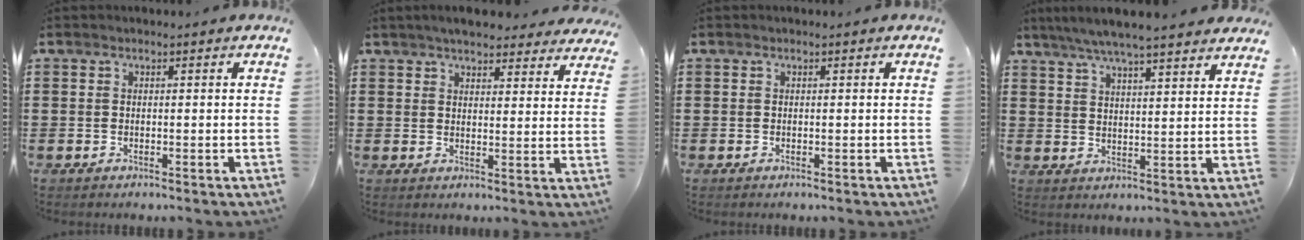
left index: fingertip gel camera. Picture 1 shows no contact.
{"total": 4.7, "force": [4.5, 0.7, 1.4], "torque": [-0.041, -0.012, 0.083]}
{"total": 0.0}
{"total": 5.7, "force": [5.2, 0.0, 2.3], "torque": [-0.061, -0.018, 0.091]}